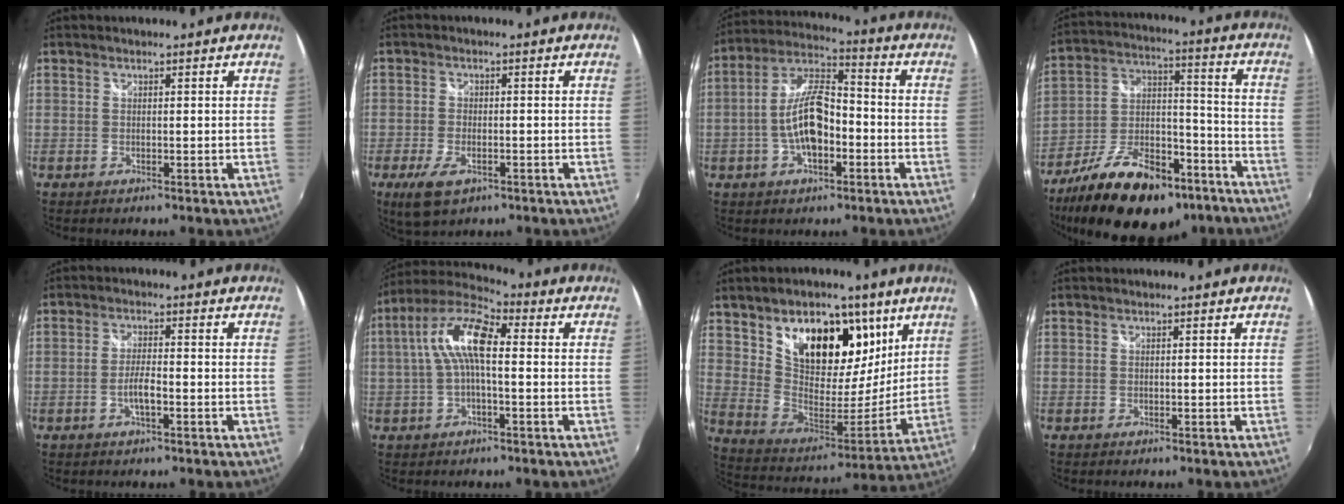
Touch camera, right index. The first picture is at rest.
{"total": 6.6, "force": [-3.5, 3.2, 4.6], "torque": [-0.110, -0.016, -0.062]}
{"total": 11.6, "force": [-3.1, 5.0, 10.0], "torque": [-0.206, 0.013, -0.057]}
{"total": 25.0, "force": [-16.4, 12.0, 14.7], "torque": [-0.267, 0.005, -0.249]}
{"total": 3.4, "force": [-1.5, 0.6, 3.0], "torque": [-0.062, 0.001, -0.028]}
{"total": 11.0, "force": [0.7, 3.8, 10.2], "torque": [-0.207, 0.027, 0.008]}
{"total": 22.1, "force": [11.7, 13.1, 13.4], "torque": [-0.238, 0.018, 0.211]}
{"total": 0.0}